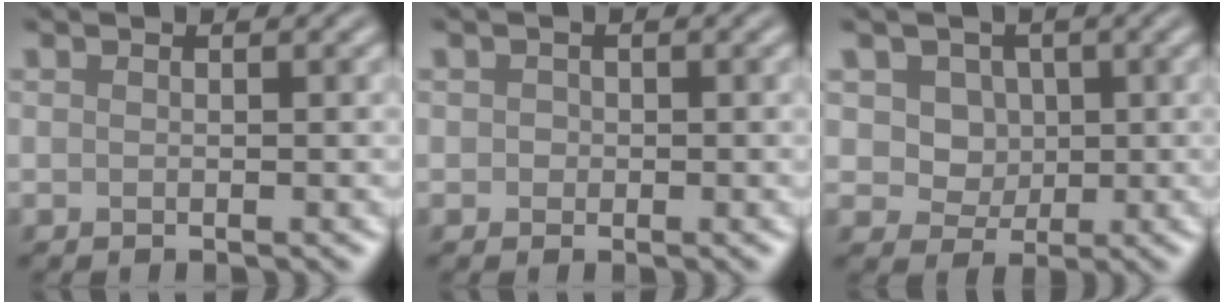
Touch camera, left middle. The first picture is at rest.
{"total": 0.7, "force": [0.1, 0.7, 0.2], "torque": [0.002, -0.002, -0.002]}
{"total": 5.5, "force": [2.3, 4.4, 2.4], "torque": [-0.041, 0.004, 0.030]}